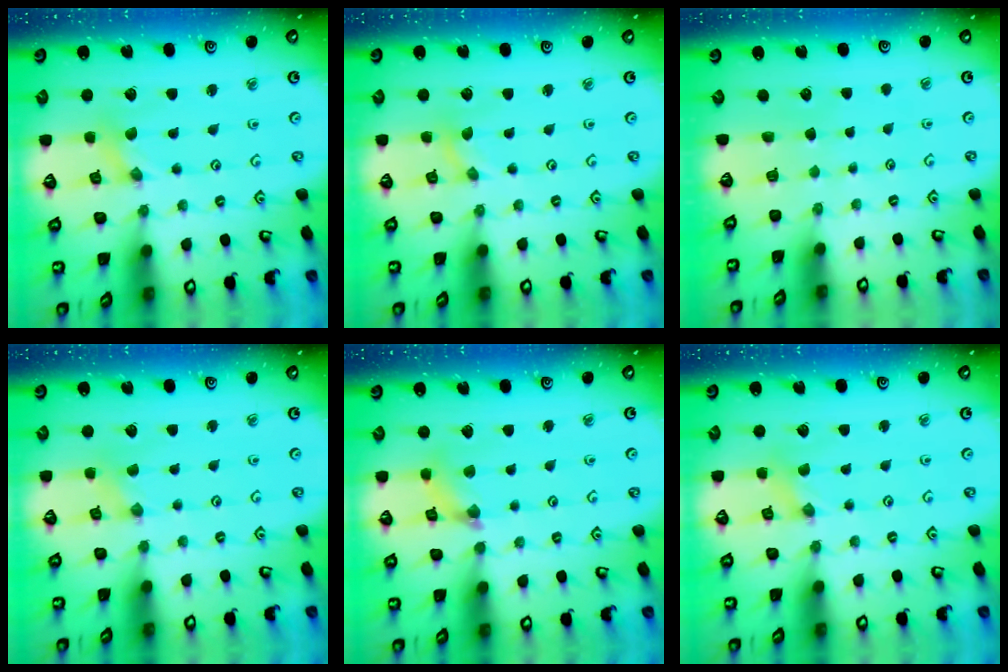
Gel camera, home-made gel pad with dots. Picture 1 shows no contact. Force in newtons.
{"total": 0.0}
{"total": 0.0}
{"total": 0.0}
{"total": 3.8, "press": 3.7, "slide": 0.3}
{"total": 0.0}